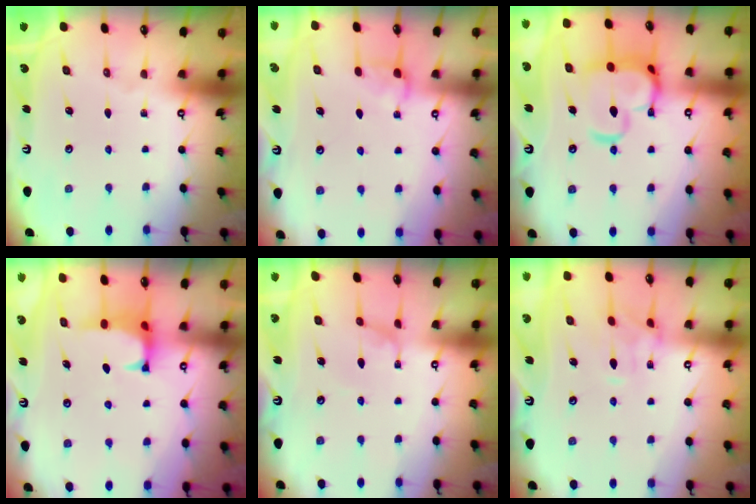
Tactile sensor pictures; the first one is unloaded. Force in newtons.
{"total": 2.7, "press": 2.6, "slide": 0.6}
{"total": 10.1, "press": 9.9, "slide": 1.6}
{"total": 1.1, "press": 0.9, "slide": 0.6}
{"total": 0.7, "press": 0.5, "slide": 0.4}
{"total": 2.4, "press": 2.2, "slide": 1.1}